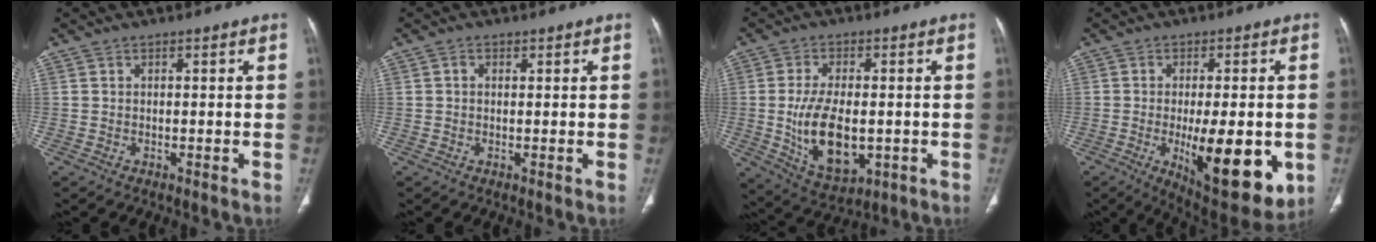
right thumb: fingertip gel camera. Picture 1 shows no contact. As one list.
[{"total": 0.9, "force": [0.2, 0.7, 0.5], "torque": [-0.009, 0.003, 0.003]}, {"total": 13.0, "force": [-1.7, 7.0, 10.8], "torque": [-0.188, -0.011, -0.012]}, {"total": 18.3, "force": [-4.1, 6.9, 16.5], "torque": [-0.205, -0.023, -0.039]}]